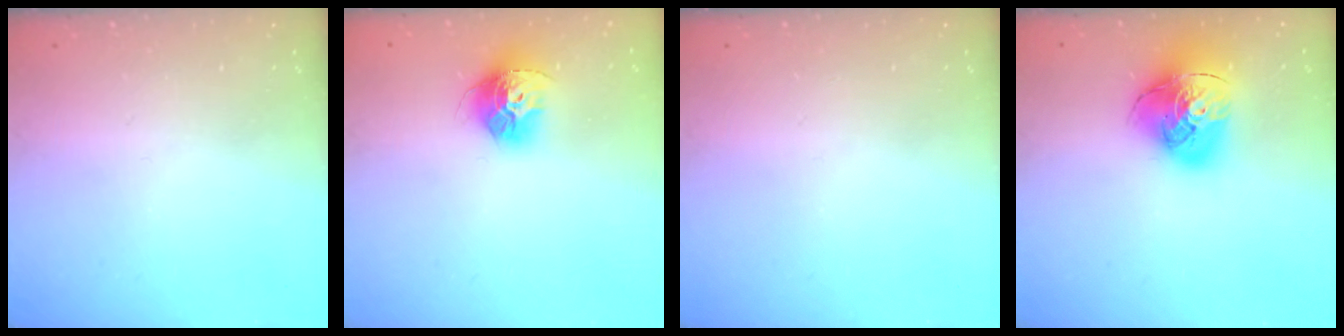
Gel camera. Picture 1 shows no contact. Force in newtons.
{"total": 13.6, "press": 13.5, "slide": 1.4}
{"total": 0.0}
{"total": 17.1, "press": 17.0, "slide": 2.1}